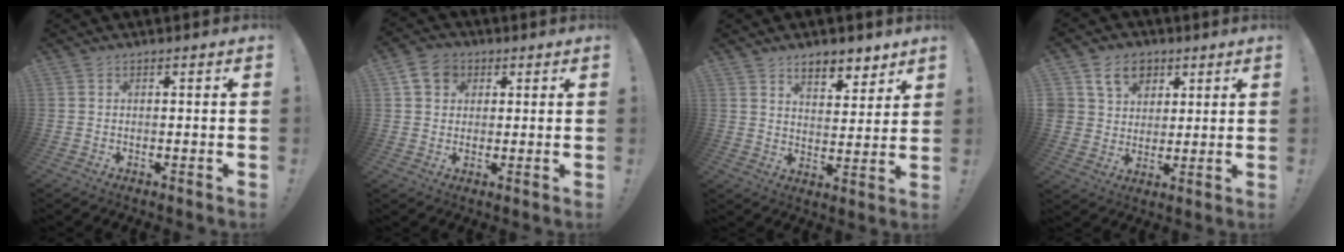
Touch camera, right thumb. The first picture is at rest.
{"total": 7.7, "force": [3.1, 6.3, 3.1], "torque": [-0.042, -0.007, 0.061]}
{"total": 8.0, "force": [6.5, 3.4, 3.2], "torque": [-0.036, -0.048, 0.118]}
{"total": 11.0, "force": [5.6, 8.6, 4.0], "torque": [-0.065, -0.020, 0.111]}